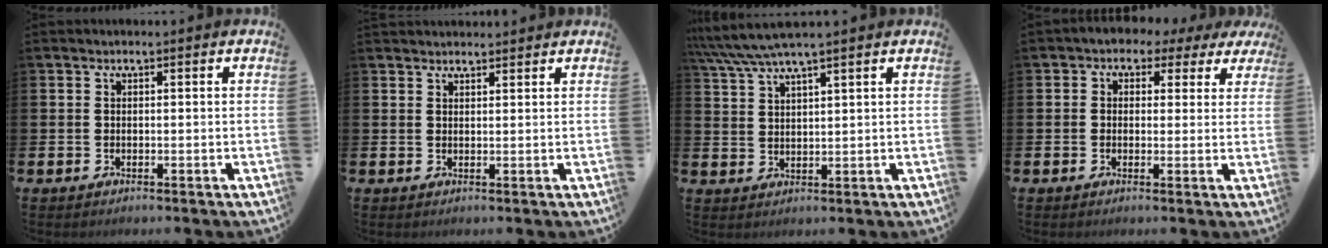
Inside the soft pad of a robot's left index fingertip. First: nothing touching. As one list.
[{"total": 1.8, "force": [1.8, 0.4, 0.0], "torque": [0.004, -0.005, 0.031]}, {"total": 4.8, "force": [4.2, -0.1, 2.2], "torque": [-0.062, -0.010, 0.077]}, {"total": 2.4, "force": [0.8, 2.2, 0.5], "torque": [-0.022, 0.005, 0.007]}]